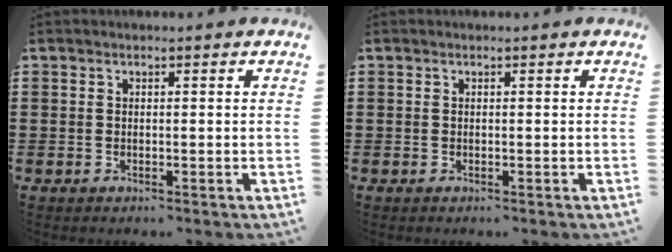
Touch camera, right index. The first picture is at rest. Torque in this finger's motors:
{"motor_torque": [-0.34, 1.80, 0.00, 0.00]}